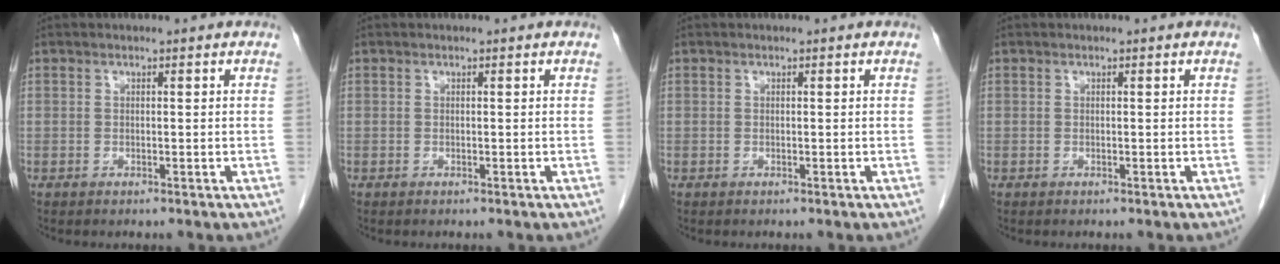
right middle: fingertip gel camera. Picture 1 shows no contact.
{"total": 0.0}
{"total": 0.0}
{"total": 0.0}